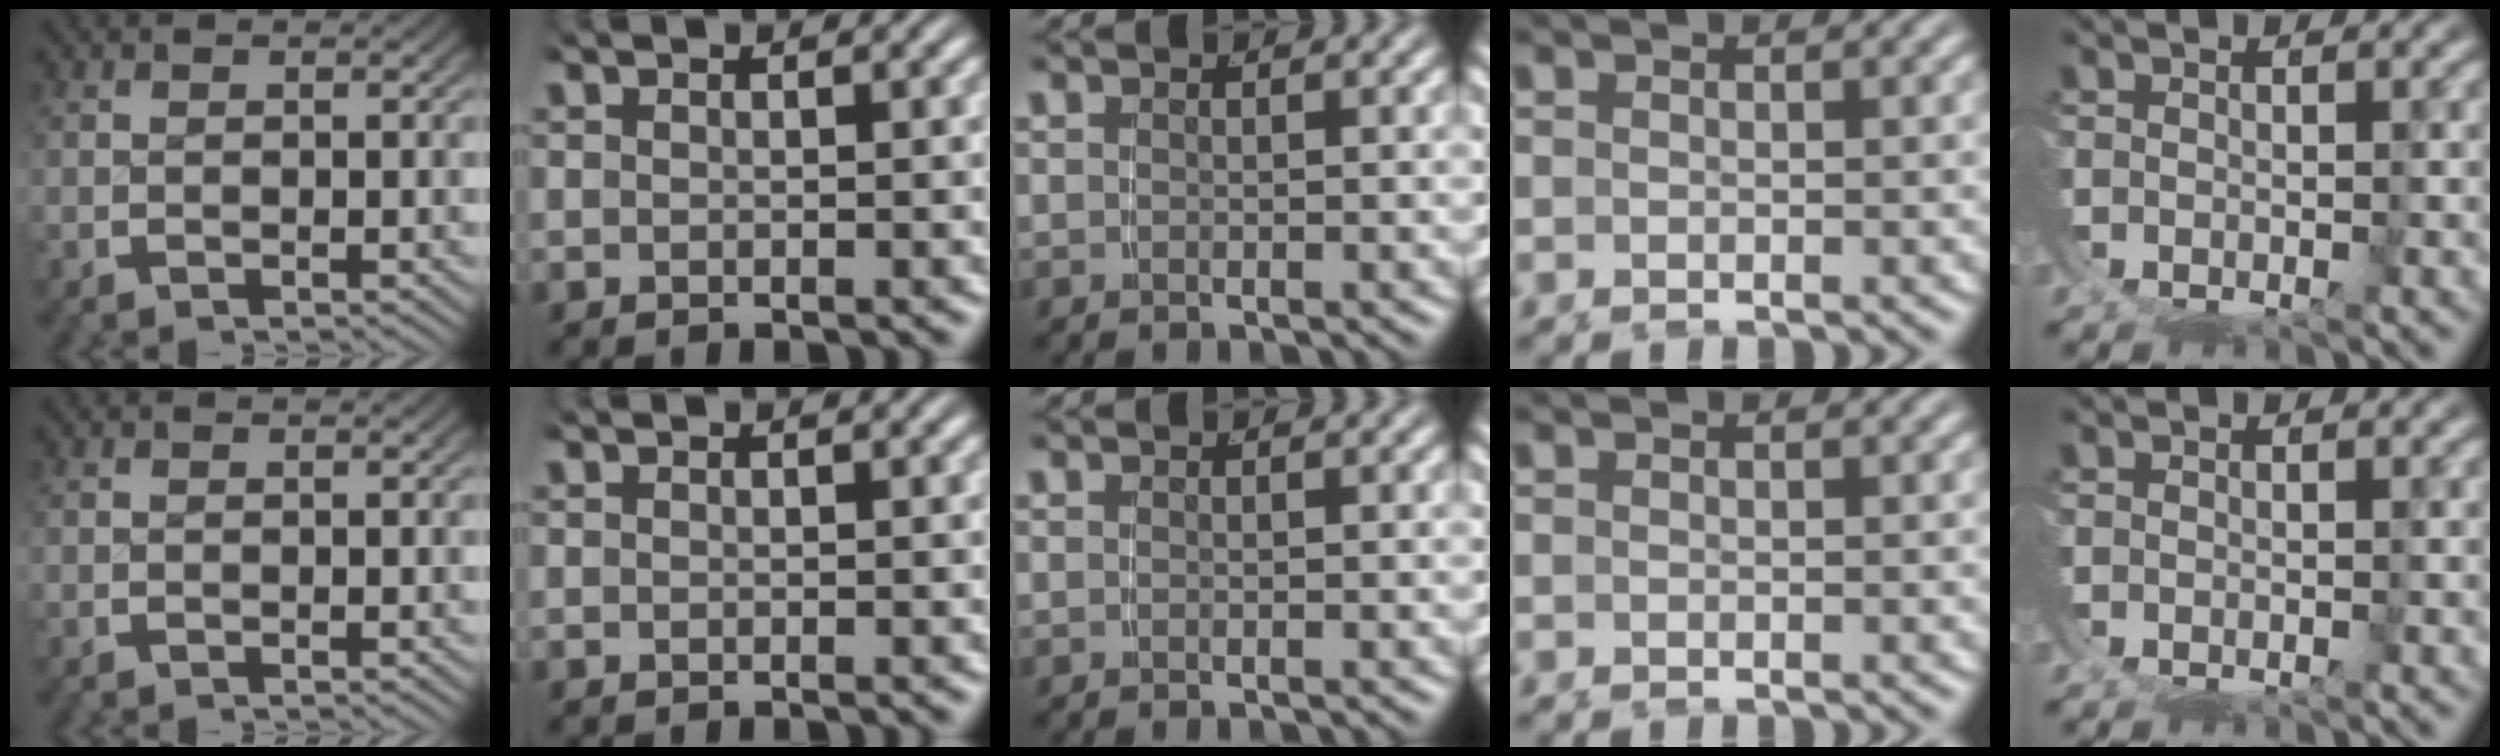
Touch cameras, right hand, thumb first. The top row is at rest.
{}